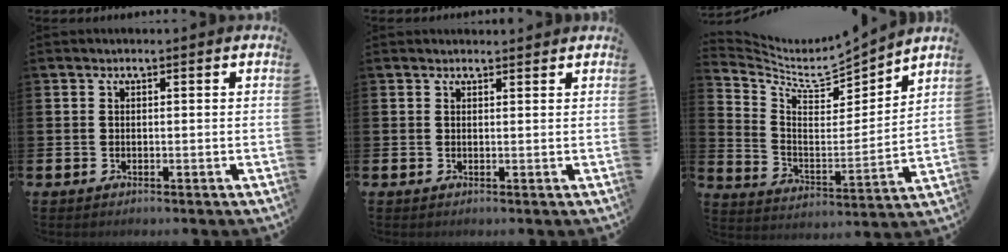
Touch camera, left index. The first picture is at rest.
{"total": 1.0, "force": [0.9, 0.2, 0.1], "torque": [0.007, -0.002, 0.015]}
{"total": 6.5, "force": [5.8, 1.8, 2.3], "torque": [-0.073, -0.057, 0.094]}